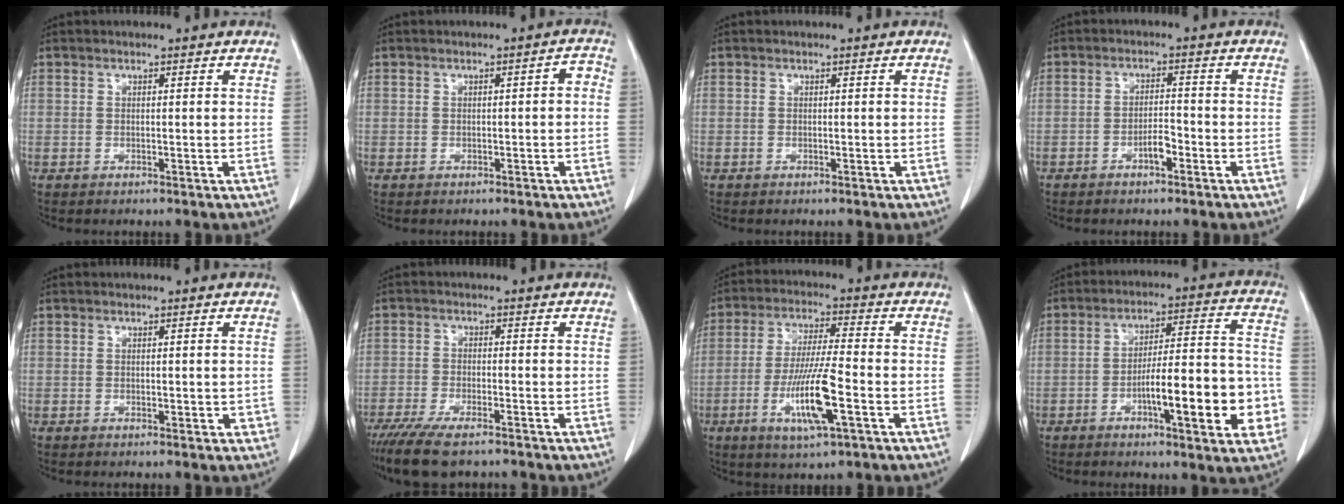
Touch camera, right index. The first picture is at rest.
{"total": 2.1, "force": [-0.5, 0.6, 1.9], "torque": [-0.019, 0.015, -0.009]}
{"total": 0.0}
{"total": 3.1, "force": [-1.8, 0.9, 2.4], "torque": [-0.039, 0.004, -0.034]}
{"total": 1.9, "force": [-0.4, 1.0, 1.6], "torque": [-0.018, 0.000, -0.003]}
{"total": 8.4, "force": [-6.5, 1.9, 5.0], "torque": [-0.085, -0.019, -0.110]}
{"total": 11.2, "force": [-3.8, 0.7, 10.5], "torque": [-0.202, -0.015, -0.073]}
{"total": 16.0, "force": [-5.0, 2.9, 14.9], "torque": [-0.216, 0.016, -0.071]}